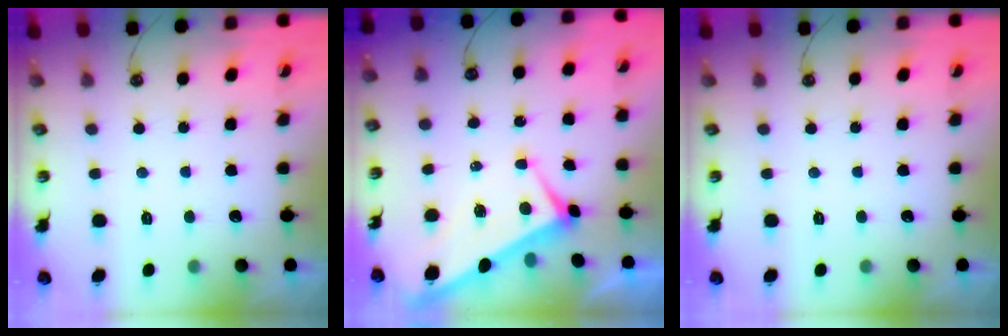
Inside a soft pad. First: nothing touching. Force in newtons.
{"total": 2.5, "press": 2.4, "slide": 0.8}
{"total": 0.0}